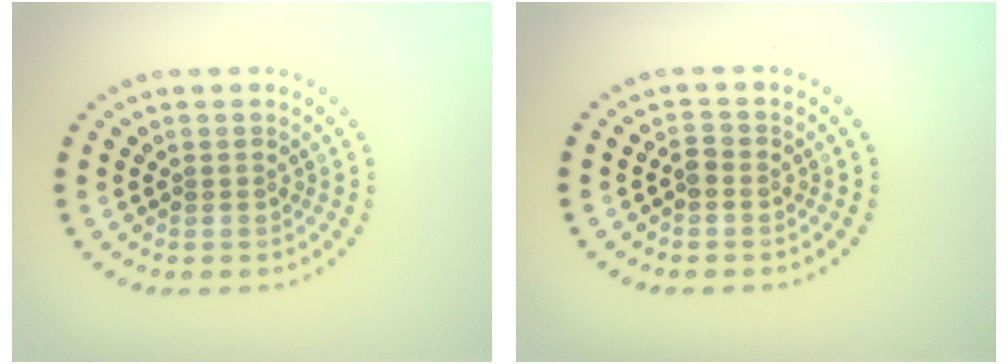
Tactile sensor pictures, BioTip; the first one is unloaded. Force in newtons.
{"total": 1.0, "press": 1.0, "slide": 0.2}